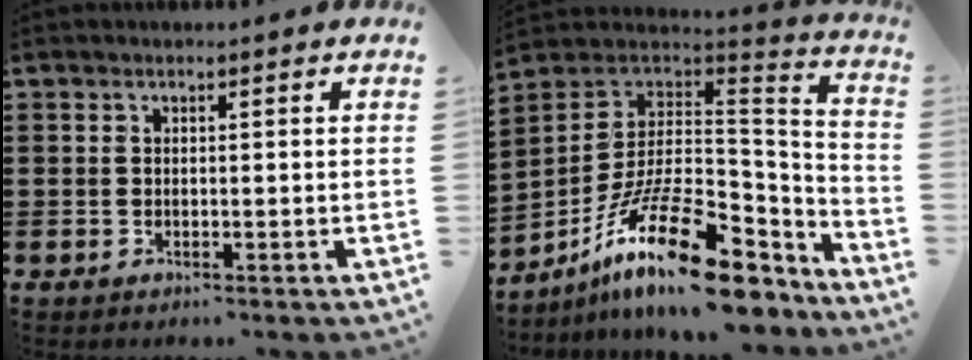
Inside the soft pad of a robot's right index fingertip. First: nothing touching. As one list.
[{"total": 19.7, "force": [-10.9, 6.5, 15.0], "torque": [-0.271, 0.026, -0.188]}]